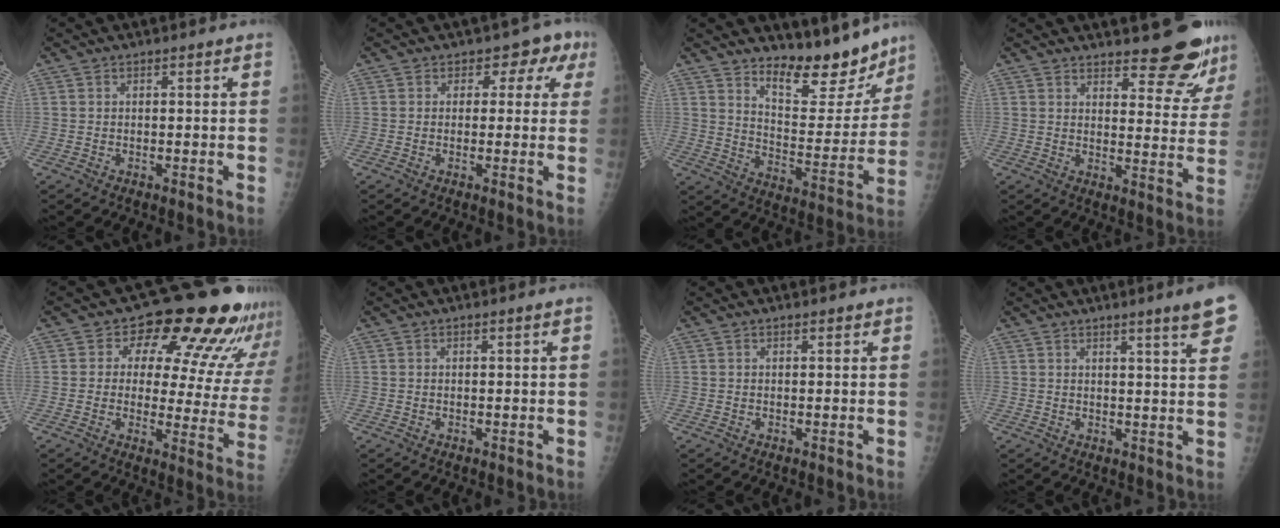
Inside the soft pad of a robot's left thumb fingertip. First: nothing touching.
{"total": 4.8, "force": [1.8, 3.7, 2.6], "torque": [0.014, 0.002, 0.010]}
{"total": 15.4, "force": [13.1, 4.9, 6.5], "torque": [-0.047, -0.110, 0.201]}
{"total": 11.6, "force": [9.7, 2.8, 5.7], "torque": [-0.041, -0.076, 0.120]}
{"total": 19.4, "force": [11.9, 9.0, 12.4], "torque": [-0.104, -0.051, 0.134]}
{"total": 0.9, "force": [0.6, -0.2, 0.7], "torque": [-0.013, -0.001, 0.012]}
{"total": 1.3, "force": [1.0, 0.3, 0.7], "torque": [-0.010, -0.005, 0.014]}
{"total": 7.3, "force": [4.8, 0.0, 5.6], "torque": [-0.064, -0.021, 0.058]}